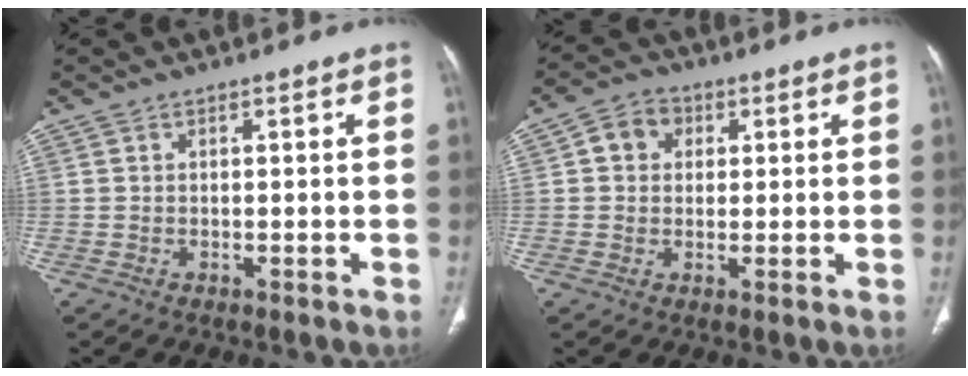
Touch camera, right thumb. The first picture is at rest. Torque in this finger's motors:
{"motor_torque": [0.00, 0.00, 0.03, -0.03, 0.01]}